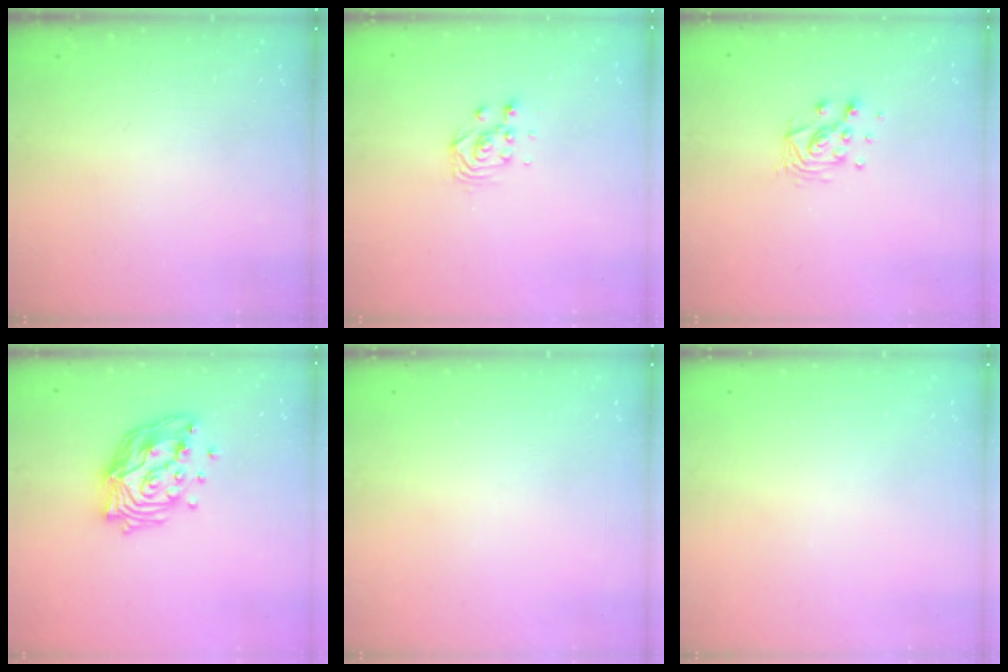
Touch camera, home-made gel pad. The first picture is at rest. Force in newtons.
{"total": 3.0, "press": 3.0, "slide": 0.0}
{"total": 9.8, "press": 9.8, "slide": 0.6}
{"total": 14.8, "press": 14.8, "slide": 1.2}
{"total": 0.0}
{"total": 0.0}